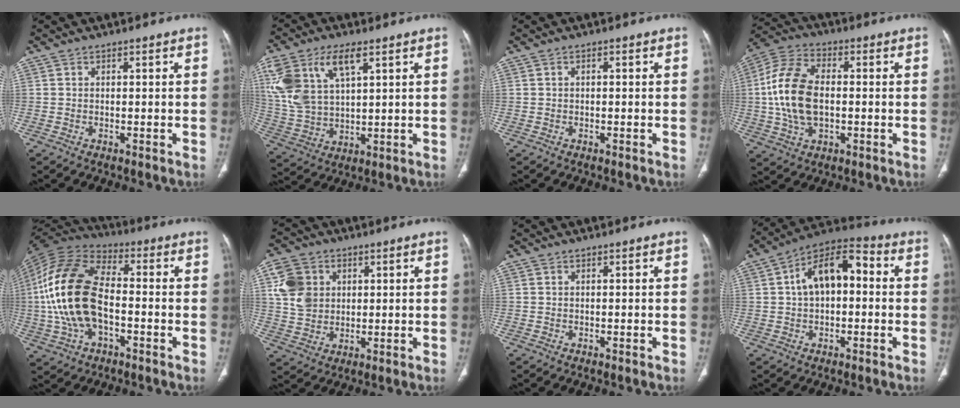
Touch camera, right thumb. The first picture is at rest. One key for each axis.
{"total": 15.5, "fx": 6.8, "fy": 7.9, "fz": 11.5, "tx": -0.245, "ty": -0.005, "tz": 0.140}
{"total": 0.0}
{"total": 14.7, "fx": -0.2, "fy": 8.8, "fz": 11.8, "tx": -0.238, "ty": 0.019, "tz": -0.006}
{"total": 19.5, "fx": -2.1, "fy": 11.0, "fz": 15.9, "tx": -0.326, "ty": 0.026, "tz": -0.041}
{"total": 9.5, "fx": 2.6, "fy": 7.9, "fz": 4.7, "tx": -0.071, "ty": -0.003, "tz": 0.054}
{"total": 0.0}
{"total": 13.0, "fx": 1.5, "fy": 7.5, "fz": 10.5, "tx": -0.154, "ty": 0.041, "tz": 0.012}